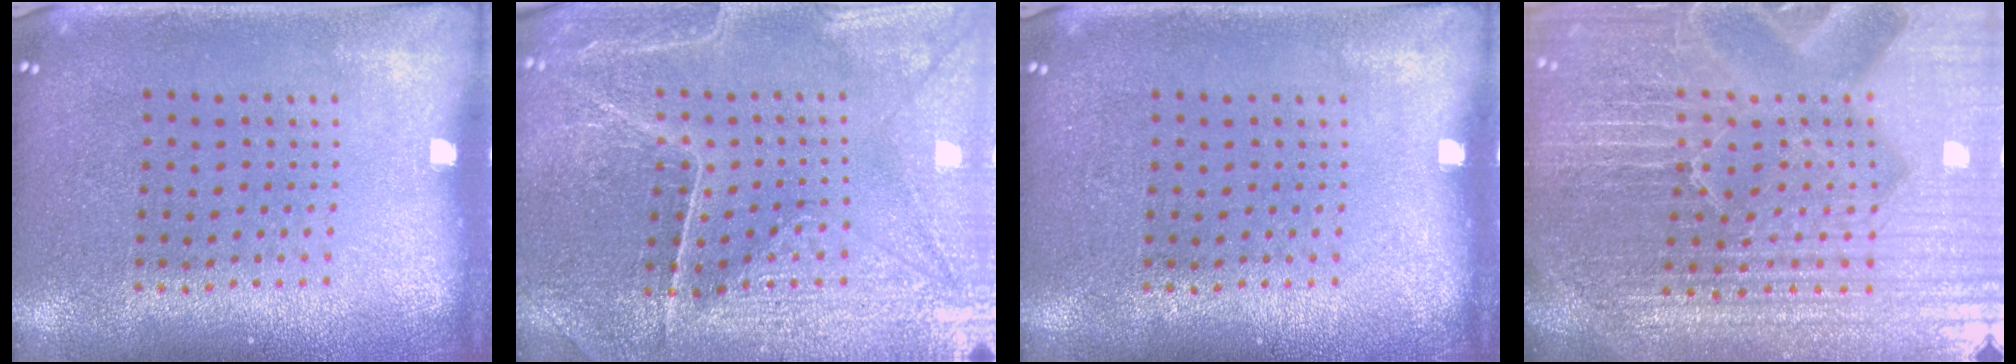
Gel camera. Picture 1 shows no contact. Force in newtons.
{"total": 3.4, "press": 3.4, "slide": 0.4}
{"total": 0.0}
{"total": 6.7, "press": 5.8, "slide": 3.3}